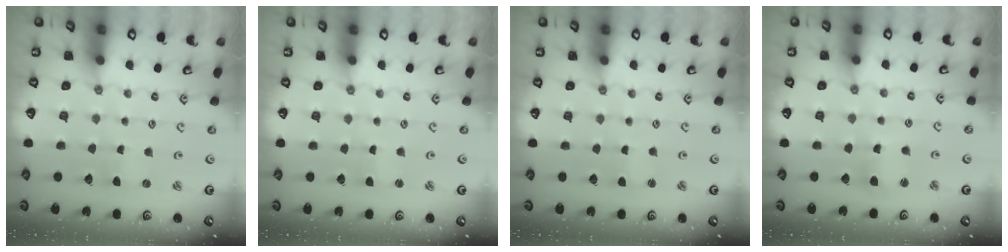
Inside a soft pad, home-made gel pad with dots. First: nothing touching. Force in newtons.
{"total": 0.0}
{"total": 1.3, "press": 1.2, "slide": 0.1}
{"total": 6.0, "press": 5.9, "slide": 0.9}